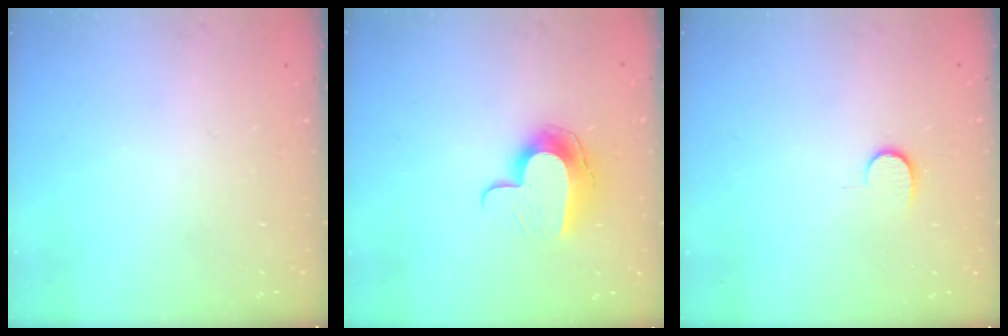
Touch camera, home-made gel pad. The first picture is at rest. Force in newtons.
{"total": 10.6, "press": 10.5, "slide": 0.4}
{"total": 5.8, "press": 5.8, "slide": 0.6}